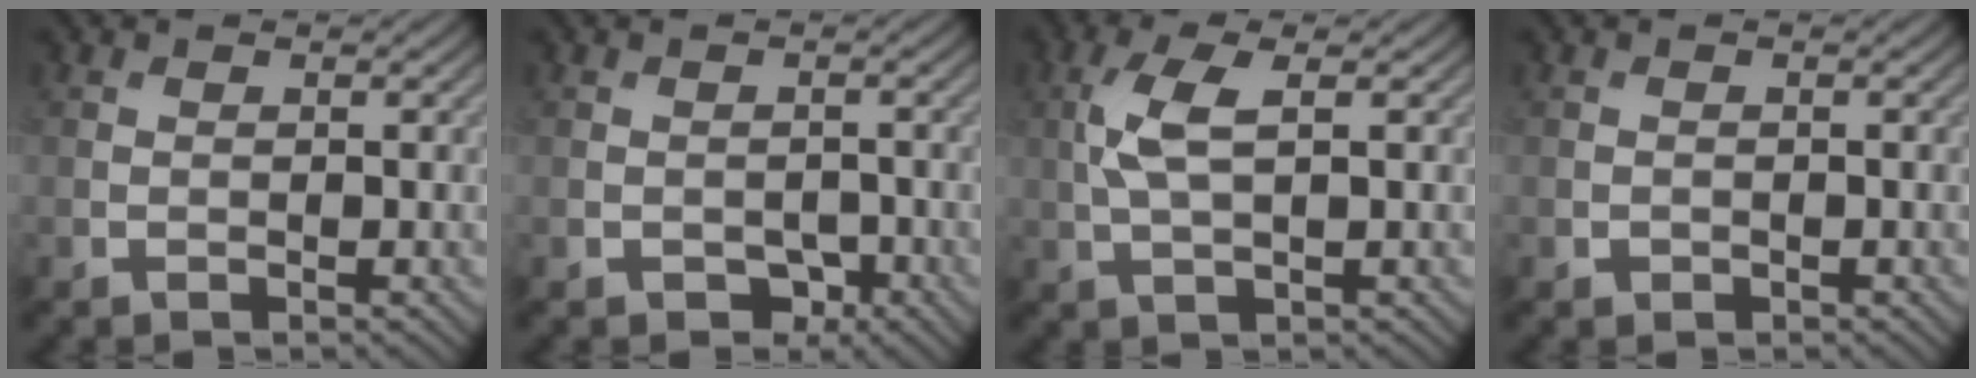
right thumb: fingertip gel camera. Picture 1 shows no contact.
{"total": 2.4, "force": [-1.4, 1.7, 1.2], "torque": [-0.015, -0.003, -0.021]}
{"total": 4.4, "force": [0.9, 1.4, 4.1], "torque": [-0.102, 0.008, 0.019]}
{"total": 0.6, "force": [-0.3, 0.5, 0.1], "torque": [0.001, -0.002, -0.007]}